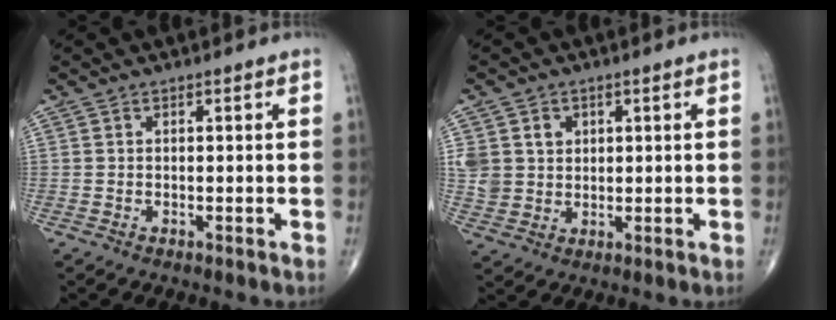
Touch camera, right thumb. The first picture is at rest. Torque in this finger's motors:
{"motor_torque": [0.04, 0.05, 0.48, 0.47, -0.01]}